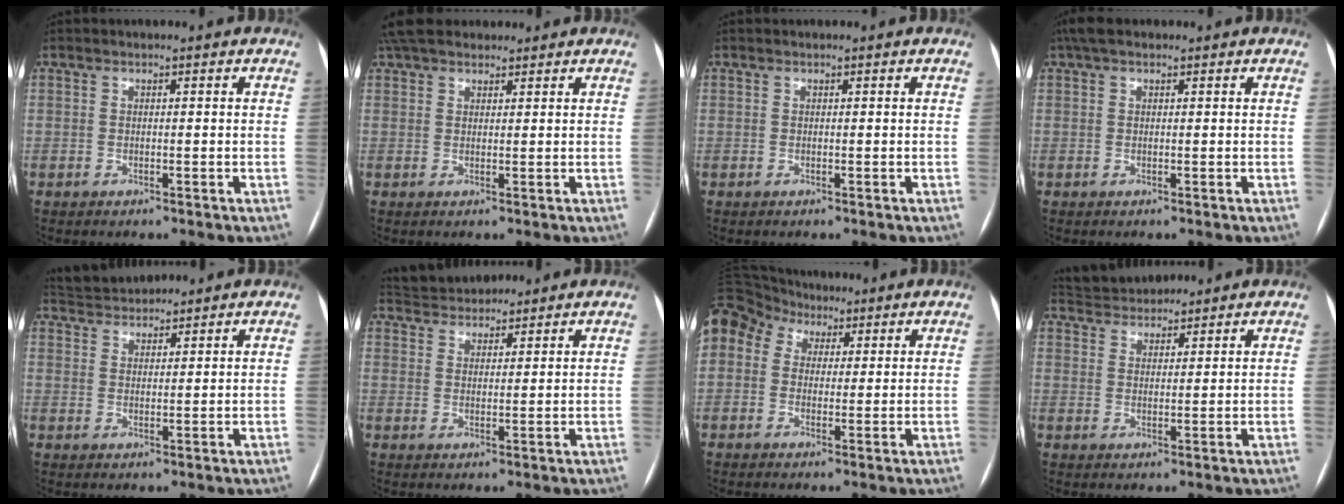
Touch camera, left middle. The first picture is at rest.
{"total": 8.5, "force": [7.2, 3.3, 3.1], "torque": [-0.044, 0.042, 0.125]}
{"total": 0.0}
{"total": 3.4, "force": [2.4, 1.4, 1.9], "torque": [-0.041, 0.030, 0.045]}
{"total": 5.5, "force": [5.4, 0.9, 0.6], "torque": [-0.017, 0.032, 0.096]}
{"total": 7.0, "force": [6.6, 1.9, 1.2], "torque": [-0.024, 0.032, 0.110]}
{"total": 18.0, "force": [8.0, 13.6, 8.7], "torque": [-0.275, 0.106, 0.154]}
{"total": 6.3, "force": [6.1, 1.6, 0.9], "torque": [-0.018, 0.032, 0.103]}